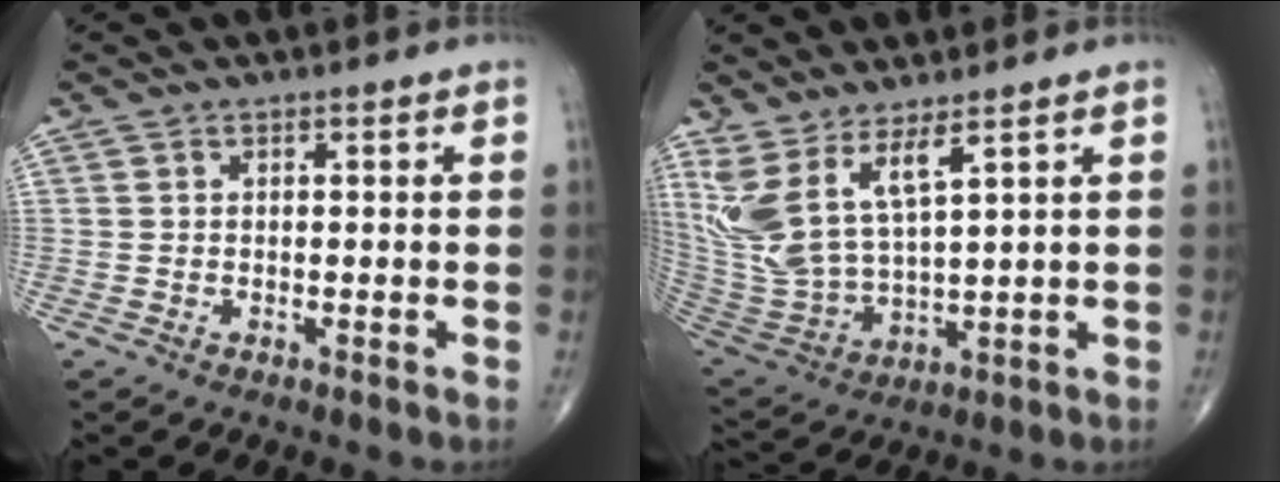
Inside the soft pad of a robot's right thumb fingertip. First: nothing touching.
{"total": 11.3, "force": [6.5, 3.0, 8.8], "torque": [-0.200, -0.044, 0.153]}